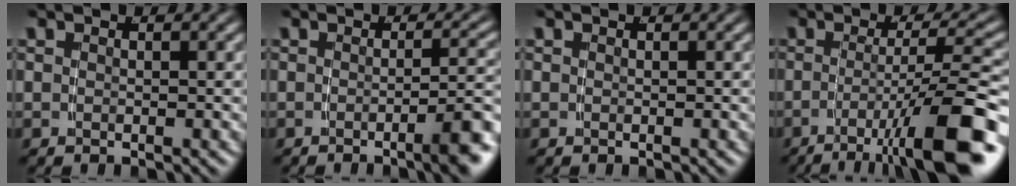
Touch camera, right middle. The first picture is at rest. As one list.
[{"total": 3.7, "force": [-1.9, 0.2, 3.2], "torque": [-0.031, 0.008, -0.036]}, {"total": 0.0}, {"total": 10.1, "force": [-5.9, 1.6, 8.0], "torque": [-0.111, -0.017, -0.076]}]